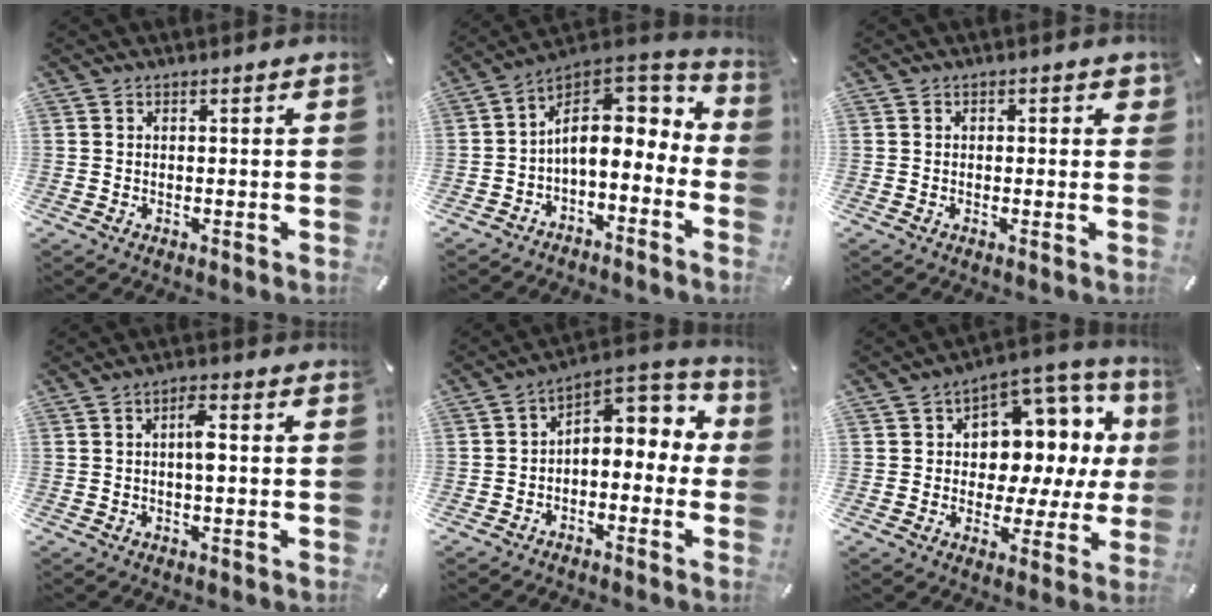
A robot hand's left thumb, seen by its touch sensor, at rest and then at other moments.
{"total": 12.8, "force": [2.0, 8.5, 9.4], "torque": [-0.133, -0.026, 0.037]}
{"total": 1.3, "force": [-0.1, 0.9, 0.9], "torque": [-0.008, 0.003, -0.006]}
{"total": 4.3, "force": [-0.1, 1.4, 4.1], "torque": [-0.070, 0.008, -0.006]}
{"total": 6.6, "force": [1.4, 4.9, 4.2], "torque": [-0.047, -0.027, 0.021]}
{"total": 10.3, "force": [2.6, 8.4, 5.4], "torque": [-0.057, -0.045, 0.052]}